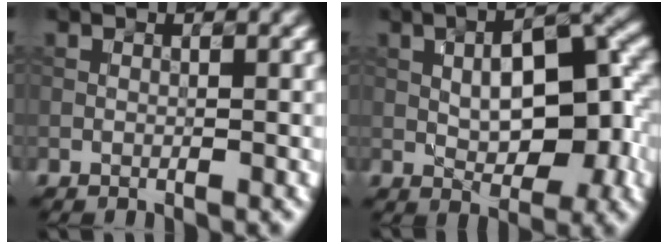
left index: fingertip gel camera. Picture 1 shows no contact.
{"total": 8.5, "force": [0.4, 3.8, 7.6], "torque": [-0.104, 0.013, 0.005]}